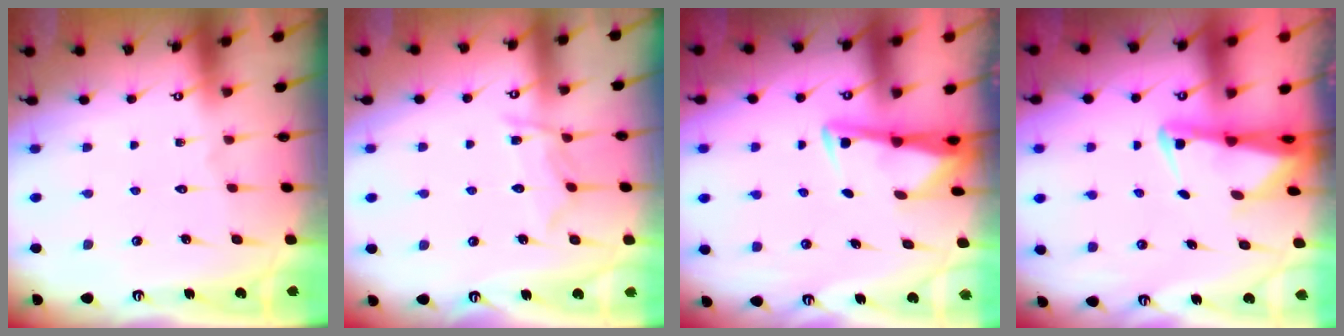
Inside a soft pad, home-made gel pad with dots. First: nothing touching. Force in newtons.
{"total": 8.1, "press": 8.1, "slide": 0.8}
{"total": 3.0, "press": 2.9, "slide": 0.4}
{"total": 3.2, "press": 3.2, "slide": 0.6}